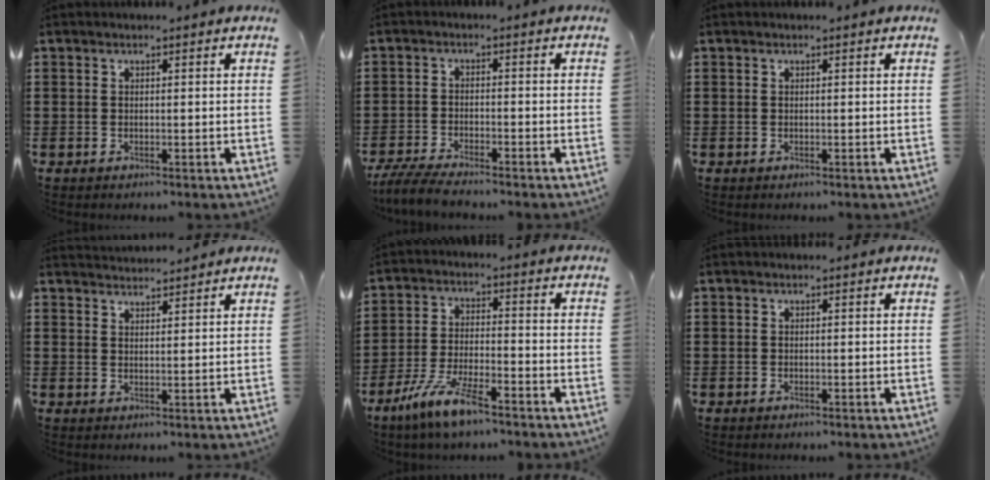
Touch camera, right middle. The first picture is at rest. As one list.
[{"total": 4.9, "force": [-4.6, 0.5, 1.7], "torque": [-0.048, -0.010, -0.094]}, {"total": 0.0}, {"total": 2.2, "force": [2.2, 0.1, -0.2], "torque": [-0.005, -0.002, 0.043]}, {"total": 8.6, "force": [-6.5, 1.3, 5.4], "torque": [-0.125, -0.007, -0.128]}, {"total": 0.0}]